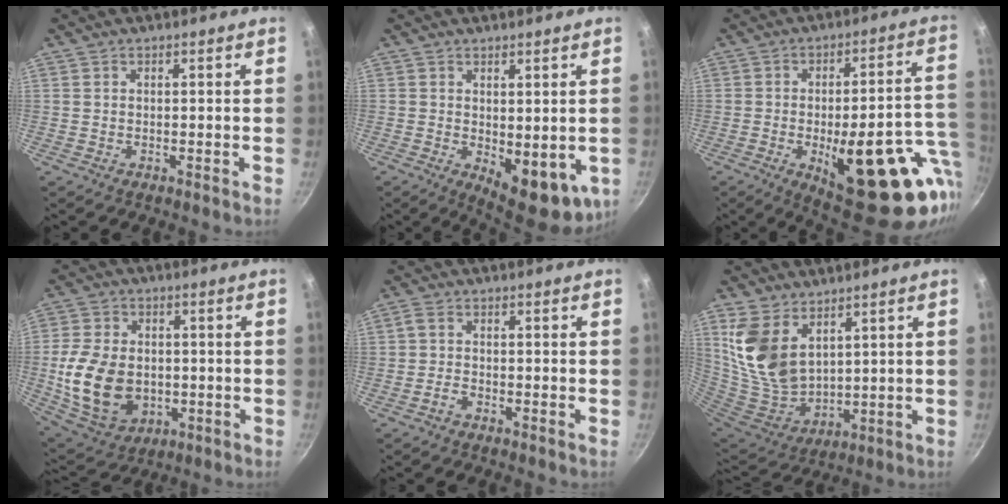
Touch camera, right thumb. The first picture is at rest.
{"total": 10.8, "force": [-0.8, 5.1, 9.4], "torque": [-0.095, -0.012, 0.004]}
{"total": 26.5, "force": [-7.7, 10.2, 23.2], "torque": [-0.261, 0.012, -0.089]}
{"total": 16.4, "force": [-1.9, 11.9, 11.1], "torque": [-0.198, 0.002, -0.017]}
{"total": 2.3, "force": [-1.4, 1.3, 1.3], "torque": [-0.033, 0.015, -0.034]}
{"total": 14.3, "force": [6.6, 9.0, 9.0], "torque": [-0.170, -0.054, 0.146]}